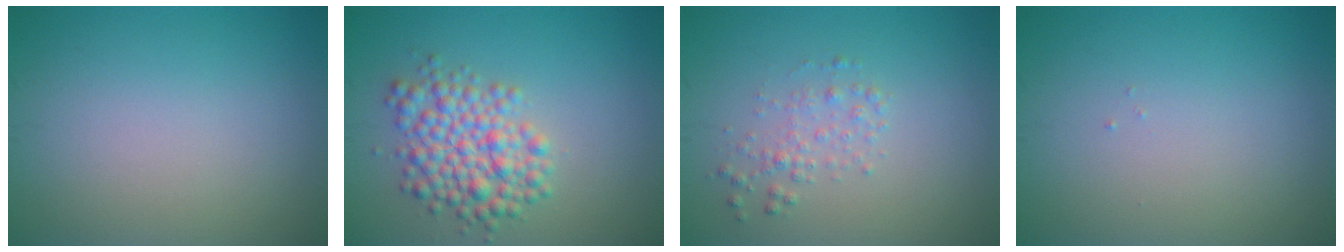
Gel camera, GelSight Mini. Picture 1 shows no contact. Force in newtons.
{"total": 5.0, "press": 5.0, "slide": 0.1}
{"total": 1.6, "press": 1.6, "slide": 0.0}
{"total": 0.0}